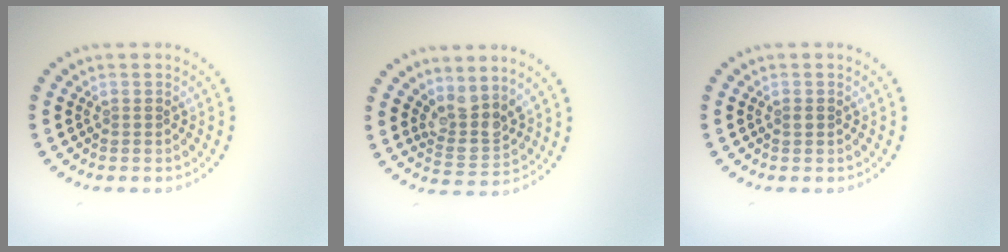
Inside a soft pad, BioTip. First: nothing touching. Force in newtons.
{"total": 3.1, "press": 2.4, "slide": 2.0}
{"total": 0.6, "press": 0.6, "slide": 0.1}